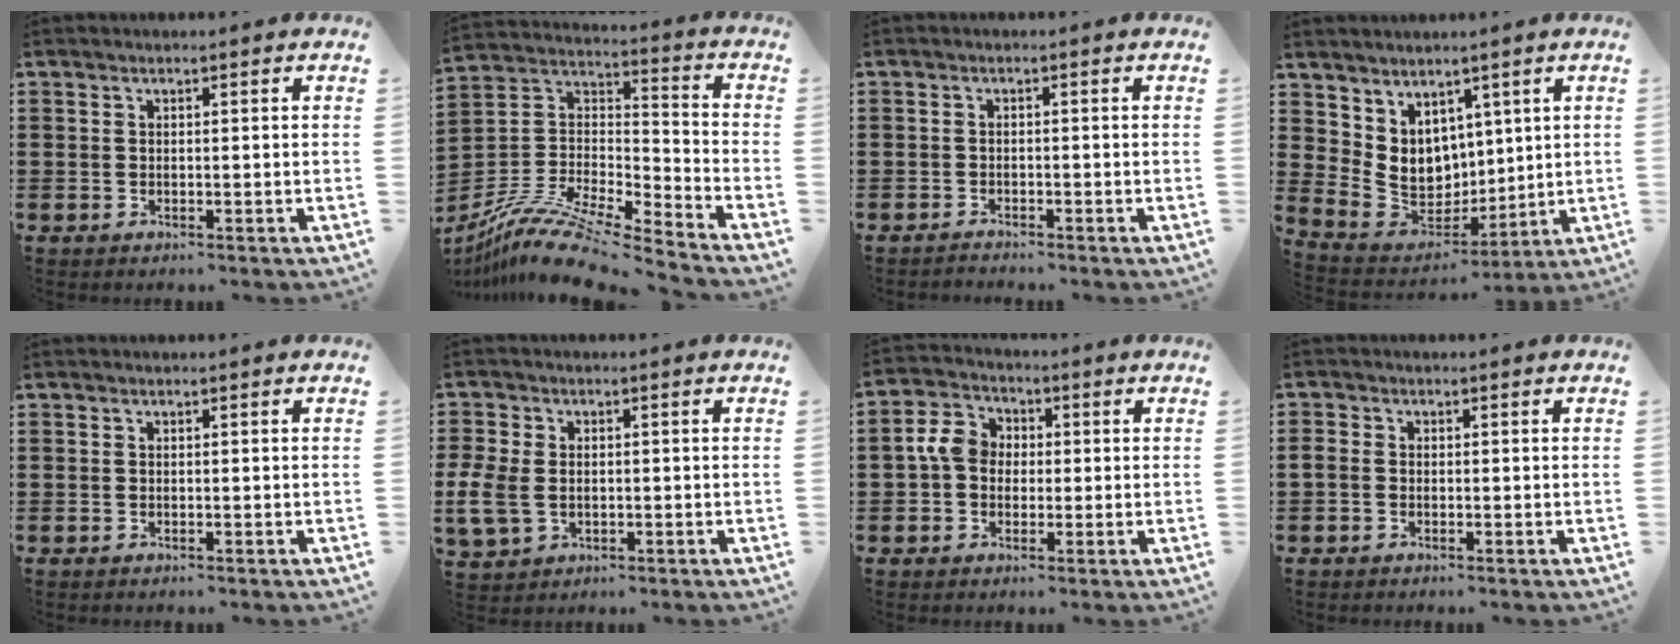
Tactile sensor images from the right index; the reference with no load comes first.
{"total": 12.2, "force": [-10.4, 1.8, 6.2], "torque": [-0.127, 0.016, -0.206]}
{"total": 1.1, "force": [-1.1, 0.0, -0.1], "torque": [-0.002, 0.000, -0.024]}
{"total": 7.2, "force": [2.8, 6.2, 2.2], "torque": [-0.088, -0.024, 0.061]}
{"total": 0.0}
{"total": 5.3, "force": [-0.7, 3.9, 3.6], "torque": [-0.103, -0.002, -0.021]}
{"total": 5.2, "force": [-0.1, 4.2, 3.1], "torque": [-0.083, 0.006, -0.007]}
{"total": 1.1, "force": [-0.7, 0.8, 0.5], "torque": [-0.019, -0.002, -0.016]}